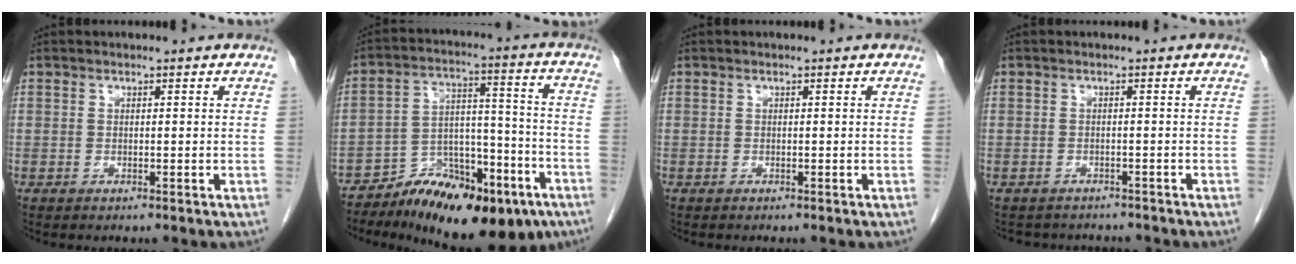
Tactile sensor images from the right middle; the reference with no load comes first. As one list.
[{"total": 18.3, "force": [-12.8, 6.7, 11.3], "torque": [-0.149, 0.032, -0.199]}, {"total": 0.0}, {"total": 4.9, "force": [-4.6, 1.6, 0.5], "torque": [-0.008, -0.001, -0.056]}]